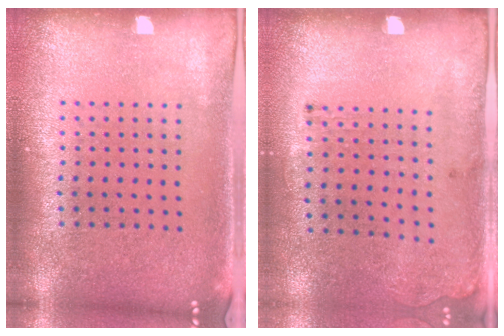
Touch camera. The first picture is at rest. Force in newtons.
{"total": 1.8, "press": 1.2, "slide": 1.3}